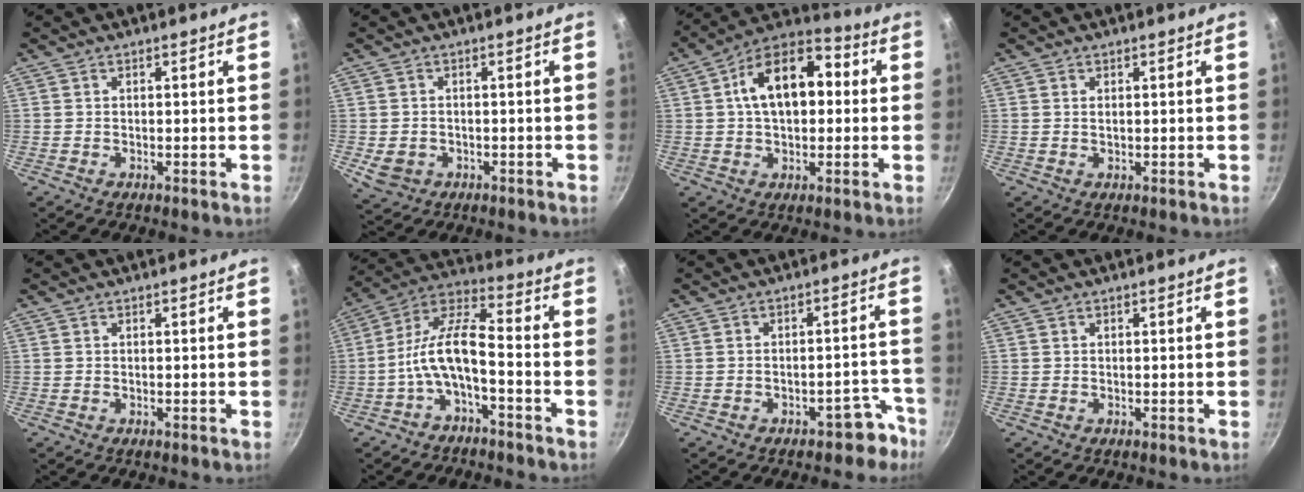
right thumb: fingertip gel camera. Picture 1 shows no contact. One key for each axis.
{"total": 4.6, "fx": -1.2, "fy": 3.8, "fz": 2.3, "tx": -0.041, "ty": 0.008, "tz": -0.010}
{"total": 15.7, "fx": 2.1, "fy": 9.7, "fz": 12.2, "tx": -0.158, "ty": 0.033, "tz": 0.015}
{"total": 1.0, "fx": 0.3, "fy": 0.6, "fz": 0.7, "tx": -0.012, "ty": 0.001, "tz": 0.005}
{"total": 0.0}
{"total": 8.9, "fx": -3.6, "fy": 3.0, "fz": 7.5, "tx": -0.165, "ty": 0.050, "tz": -0.073}
{"total": 5.5, "fx": -3.9, "fy": 3.0, "fz": 2.4, "tx": 0.011, "ty": 0.059, "tz": -0.030}
{"total": 0.0}